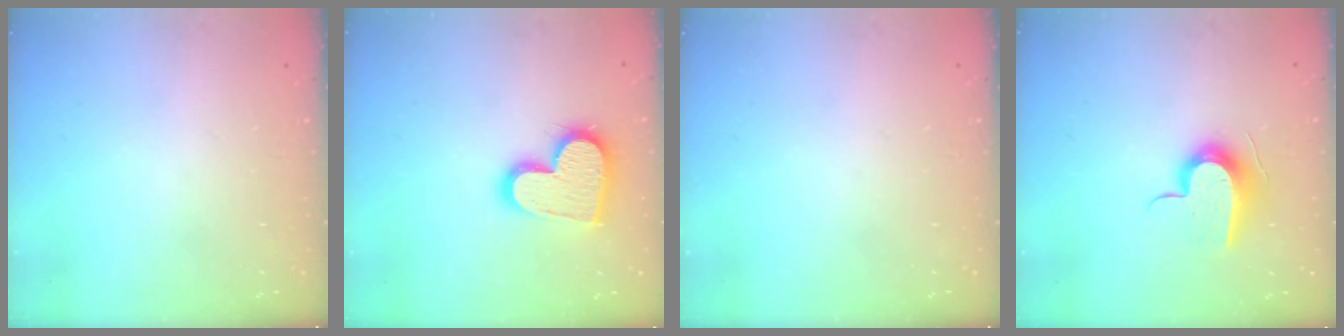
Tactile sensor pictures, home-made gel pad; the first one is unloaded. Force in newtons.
{"total": 16.2, "press": 16.2, "slide": 1.2}
{"total": 0.0}
{"total": 11.5, "press": 11.5, "slide": 0.9}